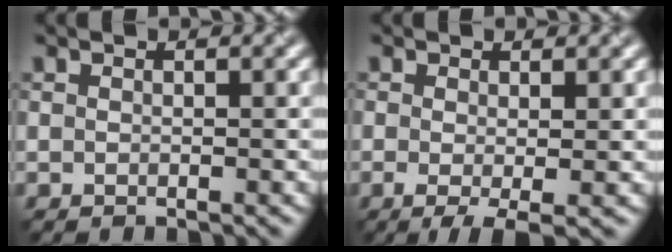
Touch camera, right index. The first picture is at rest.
{"total": 2.4, "force": [-0.5, 0.3, 2.3], "torque": [-0.044, -0.011, -0.008]}